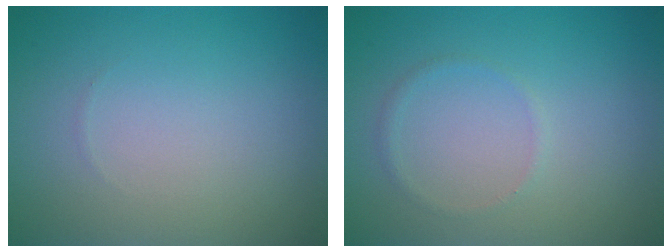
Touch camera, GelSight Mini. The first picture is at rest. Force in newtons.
{"total": 0.8, "press": 0.8, "slide": 0.2}